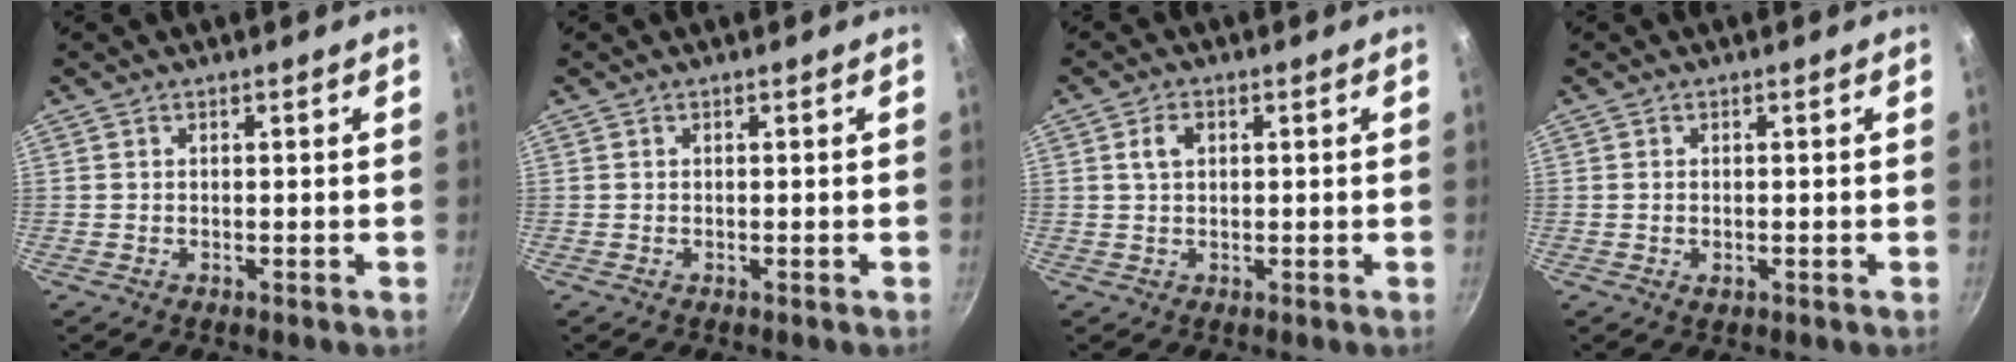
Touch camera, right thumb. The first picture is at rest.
{"total": 0.0}
{"total": 3.1, "force": [0.7, 2.2, 2.0], "torque": [-0.024, 0.004, 0.013]}
{"total": 1.1, "force": [-0.2, 0.6, 0.8], "torque": [-0.014, 0.000, -0.003]}